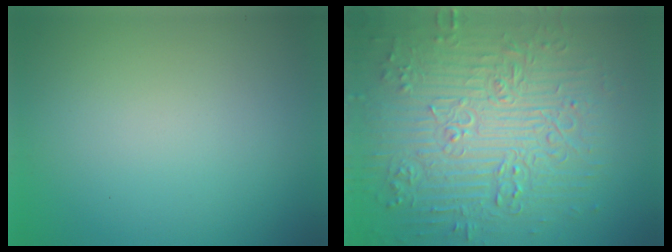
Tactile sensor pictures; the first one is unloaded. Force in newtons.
{"total": 9.2, "press": 6.8, "slide": 6.2}